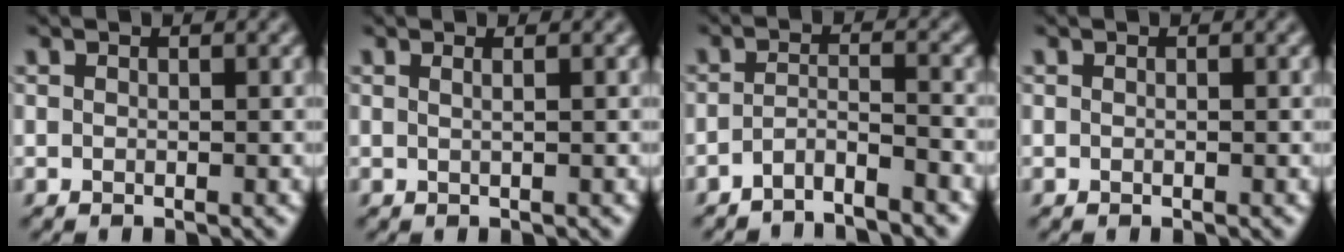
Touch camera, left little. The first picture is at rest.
{"total": 0.5, "force": [0.2, -0.1, 0.5], "torque": [-0.008, 0.003, 0.000]}
{"total": 2.5, "force": [-2.3, 0.0, 1.0], "torque": [-0.021, 0.004, -0.050]}
{"total": 0.0}